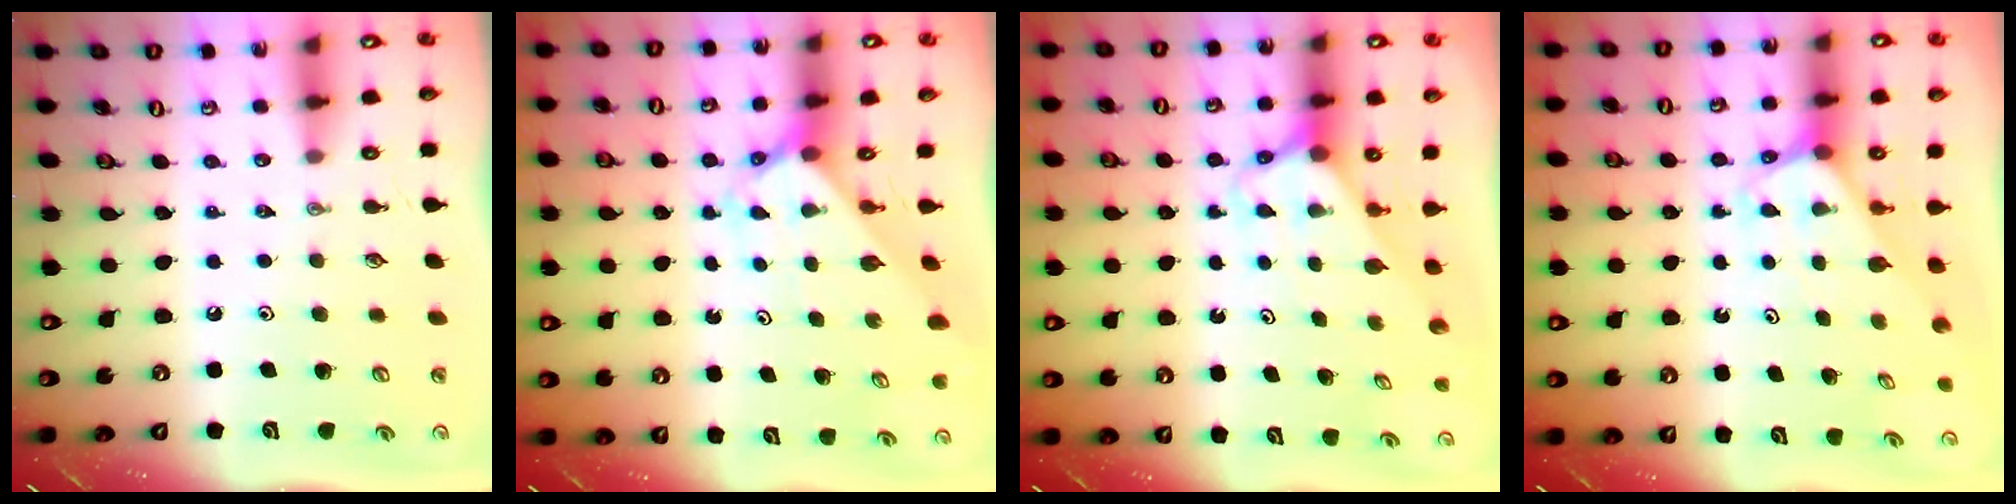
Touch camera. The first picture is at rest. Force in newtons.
{"total": 2.2, "press": 2.2, "slide": 0.2}
{"total": 2.6, "press": 2.6, "slide": 0.2}
{"total": 2.5, "press": 2.5, "slide": 0.1}